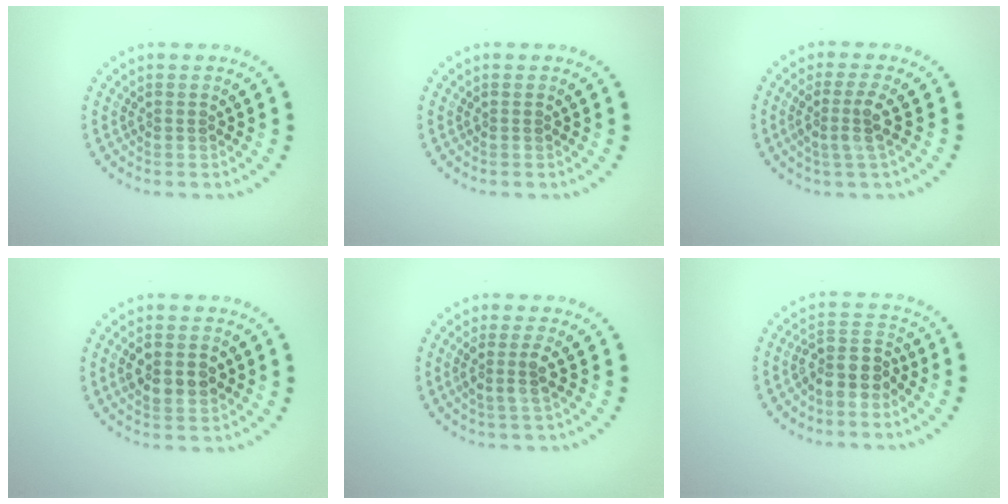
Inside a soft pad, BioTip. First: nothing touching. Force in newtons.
{"total": 0.0}
{"total": 2.6, "press": 2.0, "slide": 1.7}
{"total": 3.6, "press": 3.6, "slide": 0.2}
{"total": 2.2, "press": 1.8, "slide": 1.3}
{"total": 3.2, "press": 2.7, "slide": 1.8}